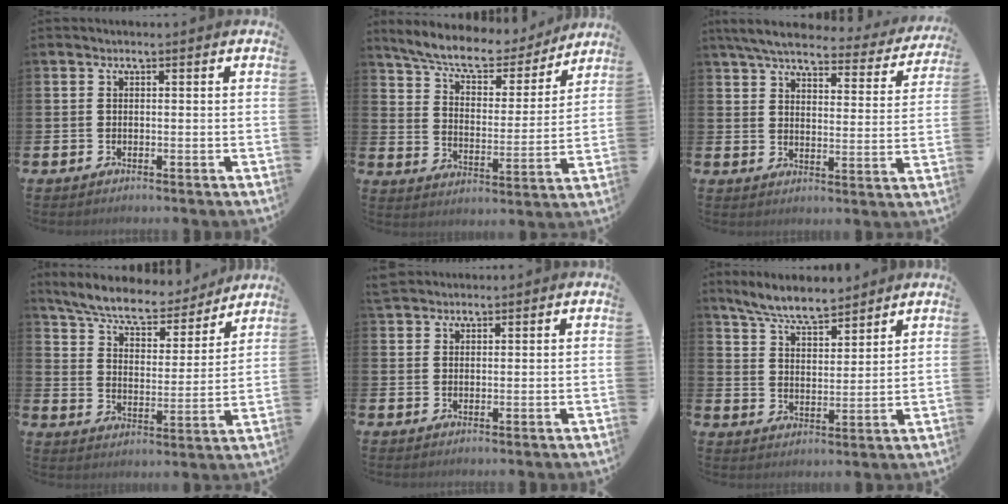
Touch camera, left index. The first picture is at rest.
{"total": 8.3, "force": [7.5, 2.2, 2.5], "torque": [-0.082, -0.051, 0.129]}
{"total": 5.9, "force": [5.3, 1.3, 2.3], "torque": [-0.066, -0.033, 0.086]}
{"total": 8.1, "force": [7.4, 1.9, 2.6], "torque": [-0.081, -0.051, 0.127]}
{"total": 2.4, "force": [2.3, 0.9, 0.1], "torque": [0.002, -0.004, 0.042]}
{"total": 7.0, "force": [6.5, 1.2, 2.3], "torque": [-0.072, -0.025, 0.118]}